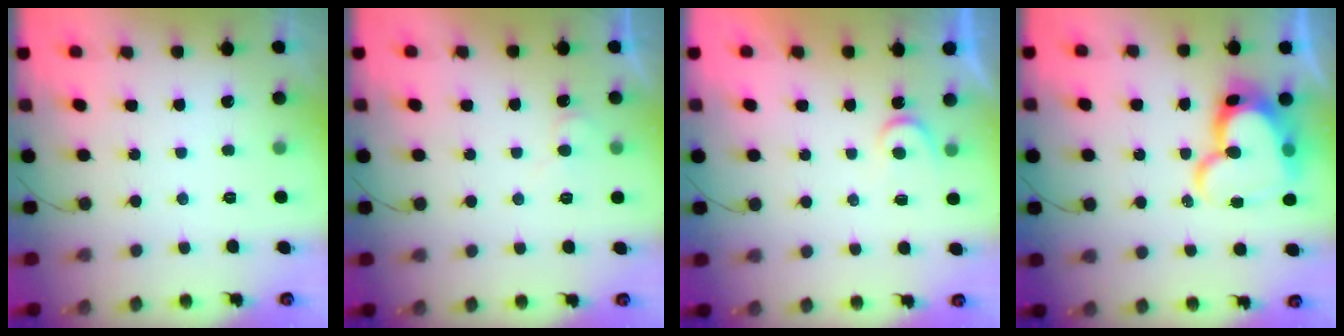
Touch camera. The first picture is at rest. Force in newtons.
{"total": 4.7, "press": 4.7, "slide": 0.6}
{"total": 3.7, "press": 3.6, "slide": 0.4}
{"total": 17.1, "press": 17.1, "slide": 1.7}